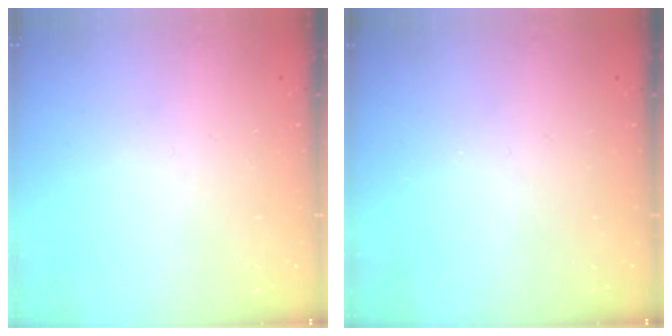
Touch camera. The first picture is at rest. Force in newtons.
{"total": 0.0}